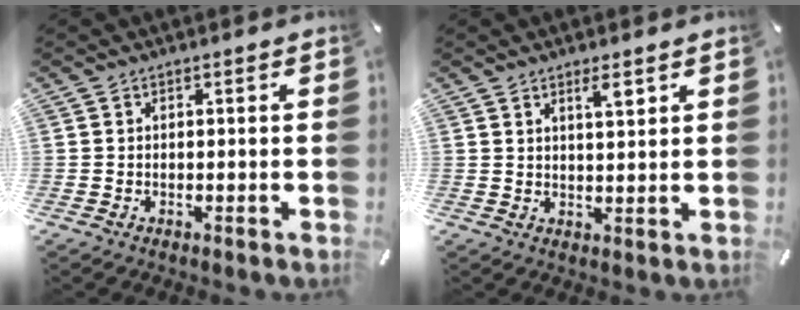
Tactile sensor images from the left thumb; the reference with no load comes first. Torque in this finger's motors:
{"motor_torque": [-0.06, -0.02, 0.31, -0.31, 0.07]}